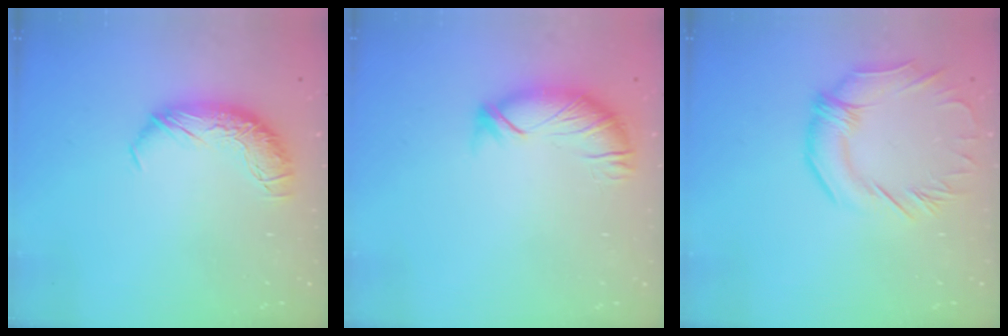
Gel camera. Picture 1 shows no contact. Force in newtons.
{"total": 3.1, "press": 3.0, "slide": 0.8}
{"total": 2.6, "press": 2.2, "slide": 1.4}